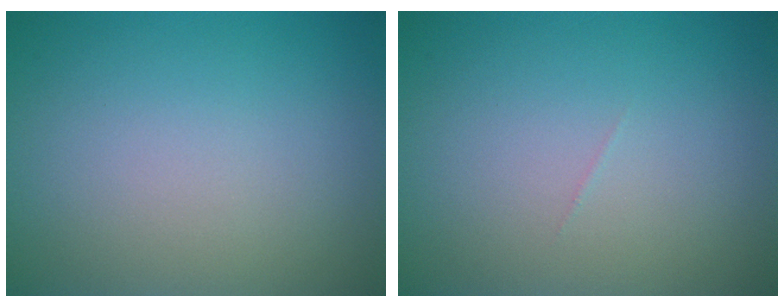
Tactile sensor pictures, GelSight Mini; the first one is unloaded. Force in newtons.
{"total": 0.0}